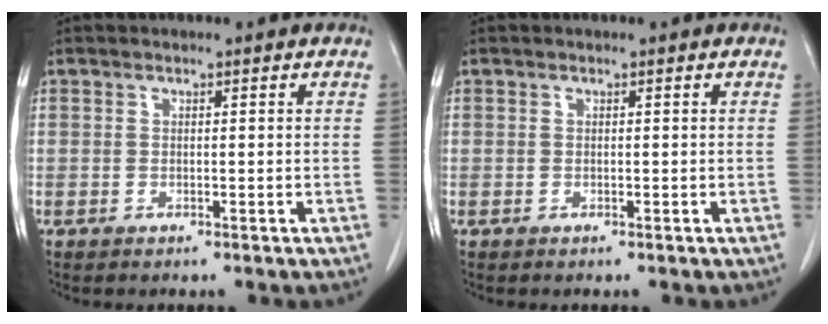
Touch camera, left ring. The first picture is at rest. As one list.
[{"total": 0.0}]